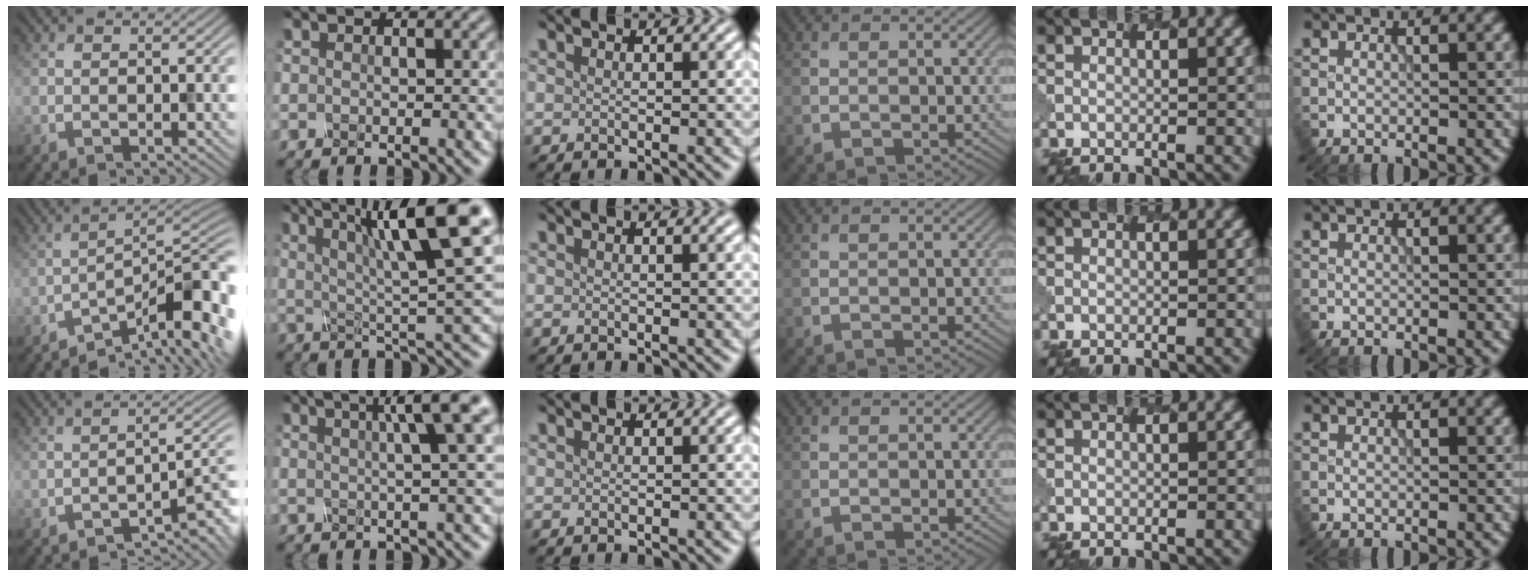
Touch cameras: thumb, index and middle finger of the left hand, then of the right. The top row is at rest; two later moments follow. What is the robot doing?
{"motion": "dispense", "object": "syringe"}